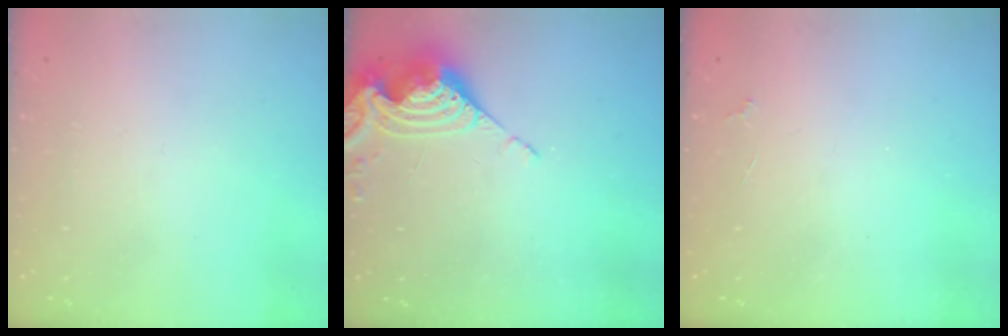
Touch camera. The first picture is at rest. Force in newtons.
{"total": 9.9, "press": 9.9, "slide": 0.6}
{"total": 2.1, "press": 2.0, "slide": 0.4}